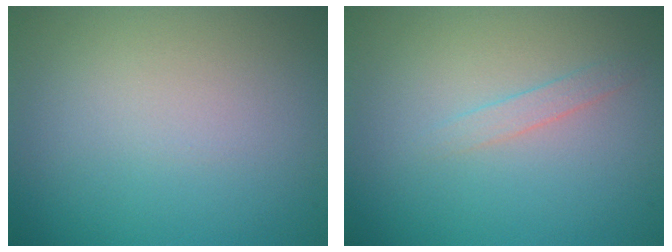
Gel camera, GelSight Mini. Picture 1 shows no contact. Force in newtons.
{"total": 1.0, "press": 1.0, "slide": 0.1}